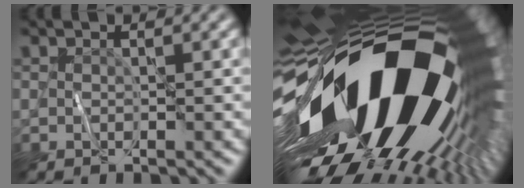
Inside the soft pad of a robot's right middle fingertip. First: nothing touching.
{"total": 22.3, "force": [-0.8, 11.5, 19.1], "torque": [-0.345, -0.077, -0.015]}